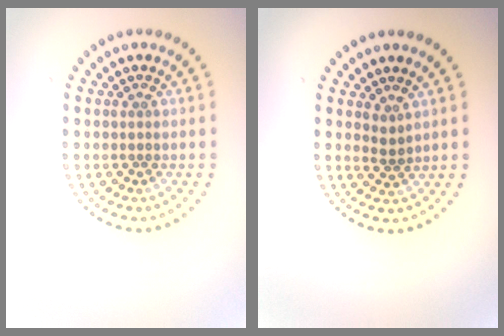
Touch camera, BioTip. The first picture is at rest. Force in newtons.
{"total": 1.1, "press": 0.8, "slide": 0.8}